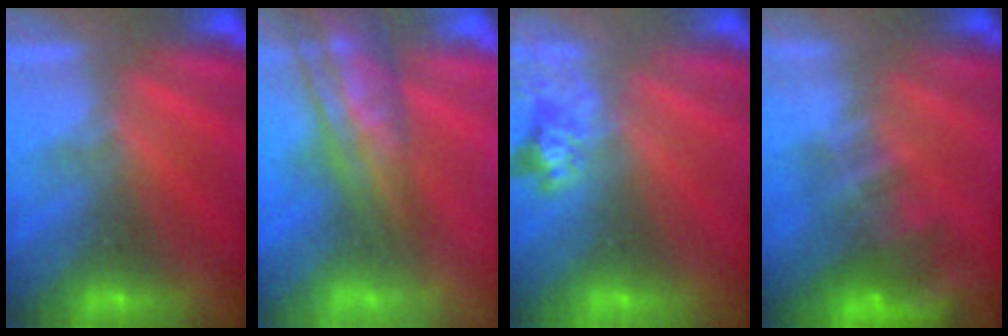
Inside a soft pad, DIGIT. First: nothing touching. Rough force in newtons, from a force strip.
{"total": 5.7}
{"total": 2.4}
{"total": 8.1}